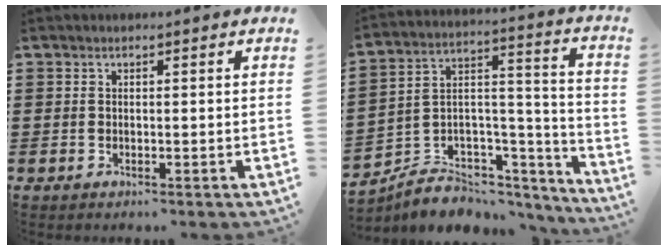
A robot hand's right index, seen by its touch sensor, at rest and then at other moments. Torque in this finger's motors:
{"motor_torque": [-1.82, 0.31, -0.06, -0.21]}